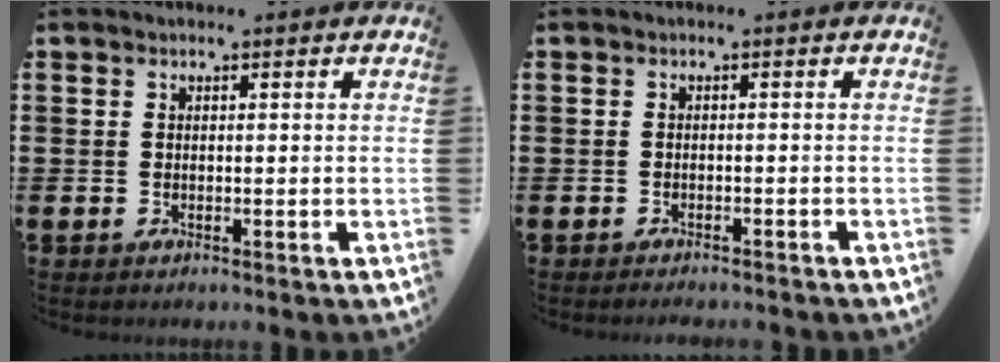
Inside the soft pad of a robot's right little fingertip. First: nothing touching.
{"total": 0.9, "force": [-0.9, -0.1, 0.1], "torque": [-0.002, -0.001, -0.018]}